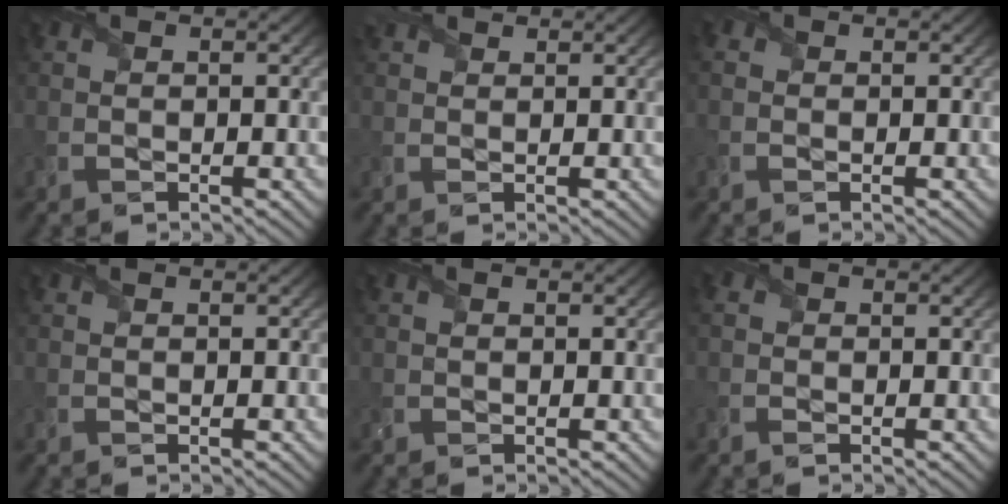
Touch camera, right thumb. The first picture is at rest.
{"total": 2.2, "force": [1.9, 0.8, 0.8], "torque": [-0.026, 0.012, 0.033]}
{"total": 1.2, "force": [0.0, 1.1, 0.5], "torque": [-0.016, 0.000, -0.003]}
{"total": 0.0}
{"total": 0.0}
{"total": 1.3, "force": [-0.3, 1.1, 0.7], "torque": [-0.021, 0.000, -0.012]}